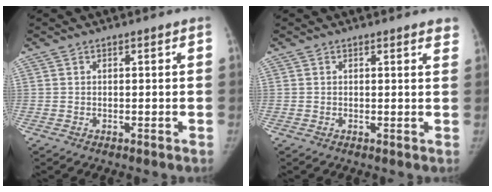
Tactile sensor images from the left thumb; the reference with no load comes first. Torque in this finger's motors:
{"motor_torque": [1.06, 0.03, 0.56, -0.49, 0.05]}